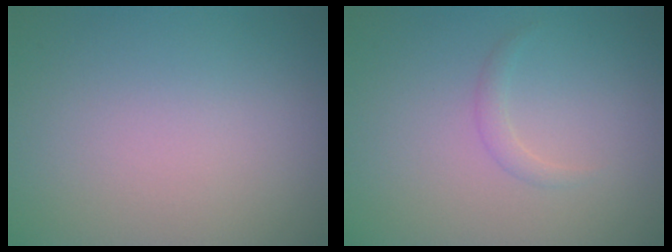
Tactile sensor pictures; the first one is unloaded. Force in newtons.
{"total": 0.9, "press": 0.9, "slide": 0.1}